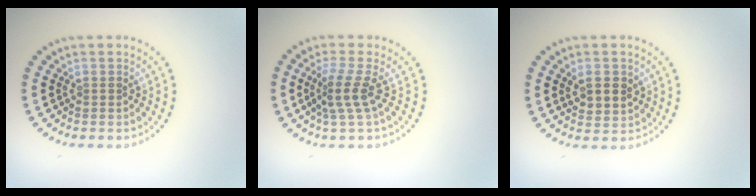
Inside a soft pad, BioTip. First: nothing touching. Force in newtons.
{"total": 2.8, "press": 2.0, "slide": 2.0}
{"total": 2.8, "press": 2.7, "slide": 0.8}